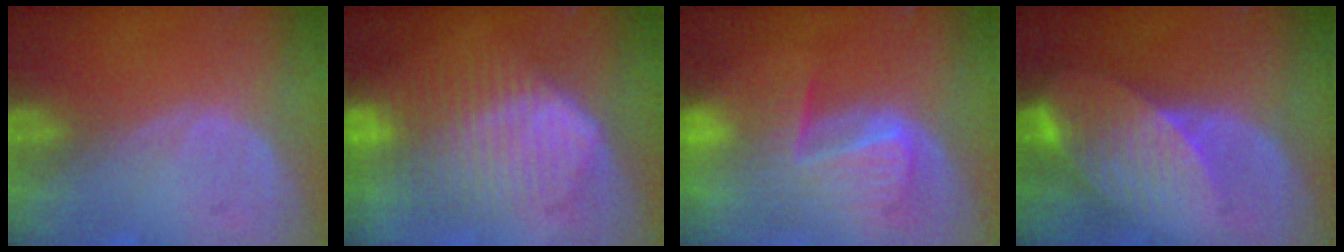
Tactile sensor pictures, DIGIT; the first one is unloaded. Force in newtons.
{"total": 10.4, "press": 10.4, "slide": 0.5}
{"total": 9.8, "press": 8.4, "slide": 5.0}
{"total": 8.4, "press": 7.5, "slide": 3.8}